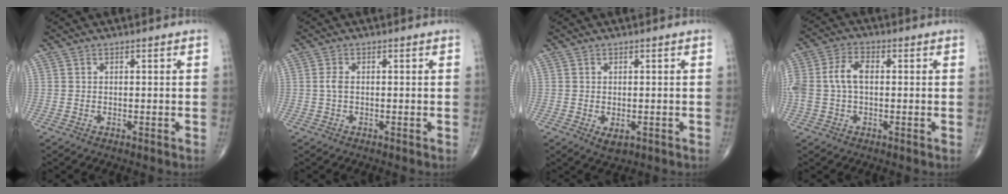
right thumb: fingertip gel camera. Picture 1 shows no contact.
{"total": 1.6, "force": [0.0, 0.9, 1.3], "torque": [-0.029, 0.000, -0.003]}
{"total": 2.5, "force": [-0.6, 1.5, 1.9], "torque": [-0.026, -0.005, -0.004]}
{"total": 7.9, "force": [0.3, 4.8, 6.3], "torque": [-0.149, 0.025, 0.006]}